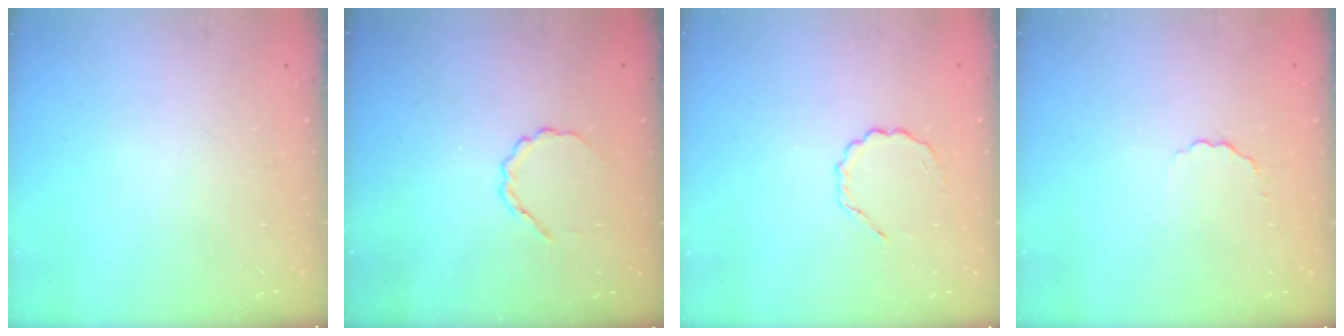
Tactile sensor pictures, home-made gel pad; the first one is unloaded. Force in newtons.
{"total": 3.3, "press": 3.1, "slide": 1.2}
{"total": 2.5, "press": 2.3, "slide": 0.9}
{"total": 1.9, "press": 1.7, "slide": 0.8}